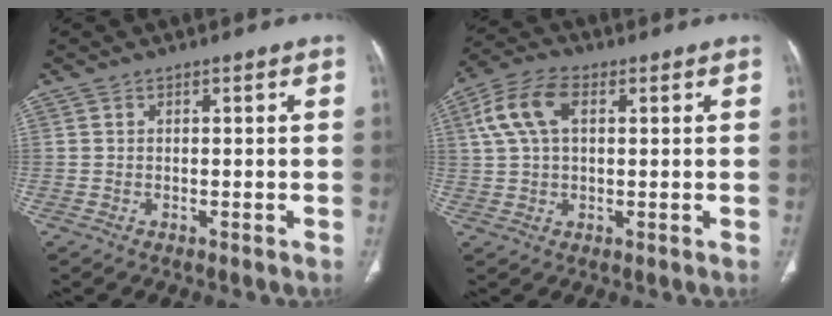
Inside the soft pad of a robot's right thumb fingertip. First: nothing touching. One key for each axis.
{"total": 9.2, "fx": 2.6, "fy": 5.3, "fz": 7.0, "tx": -0.150, "ty": 0.022, "tz": 0.048}